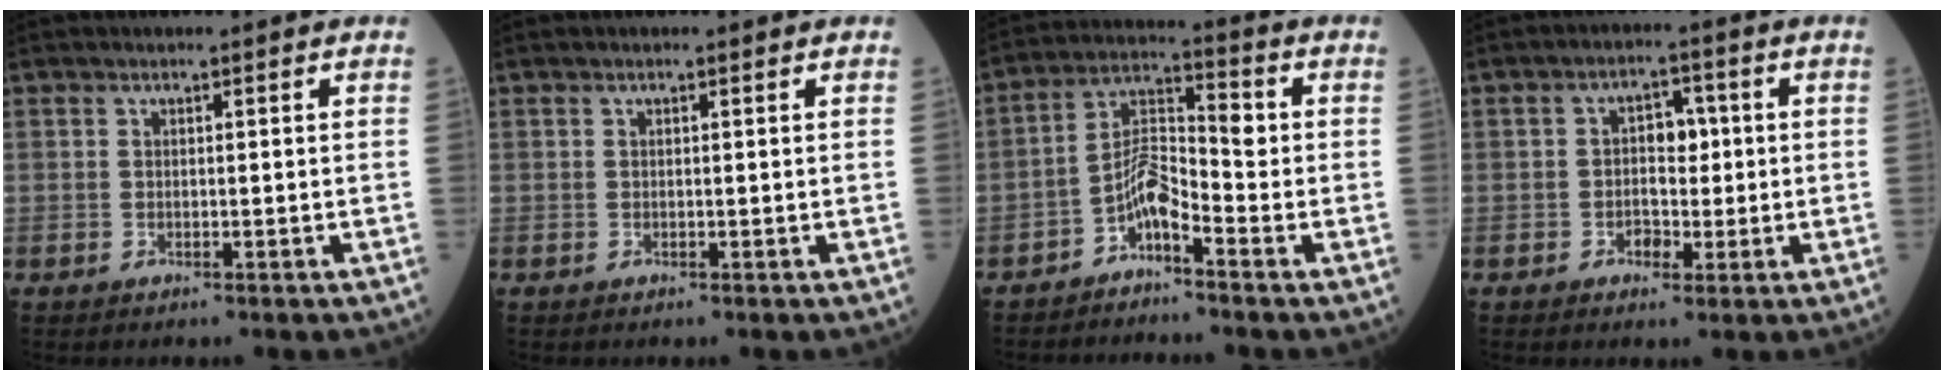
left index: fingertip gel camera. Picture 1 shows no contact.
{"total": 0.0}
{"total": 5.7, "force": [-3.1, 1.5, 4.5], "torque": [-0.087, 0.015, -0.061]}
{"total": 4.4, "force": [-0.1, 3.1, 3.2], "torque": [-0.049, 0.017, 0.001]}